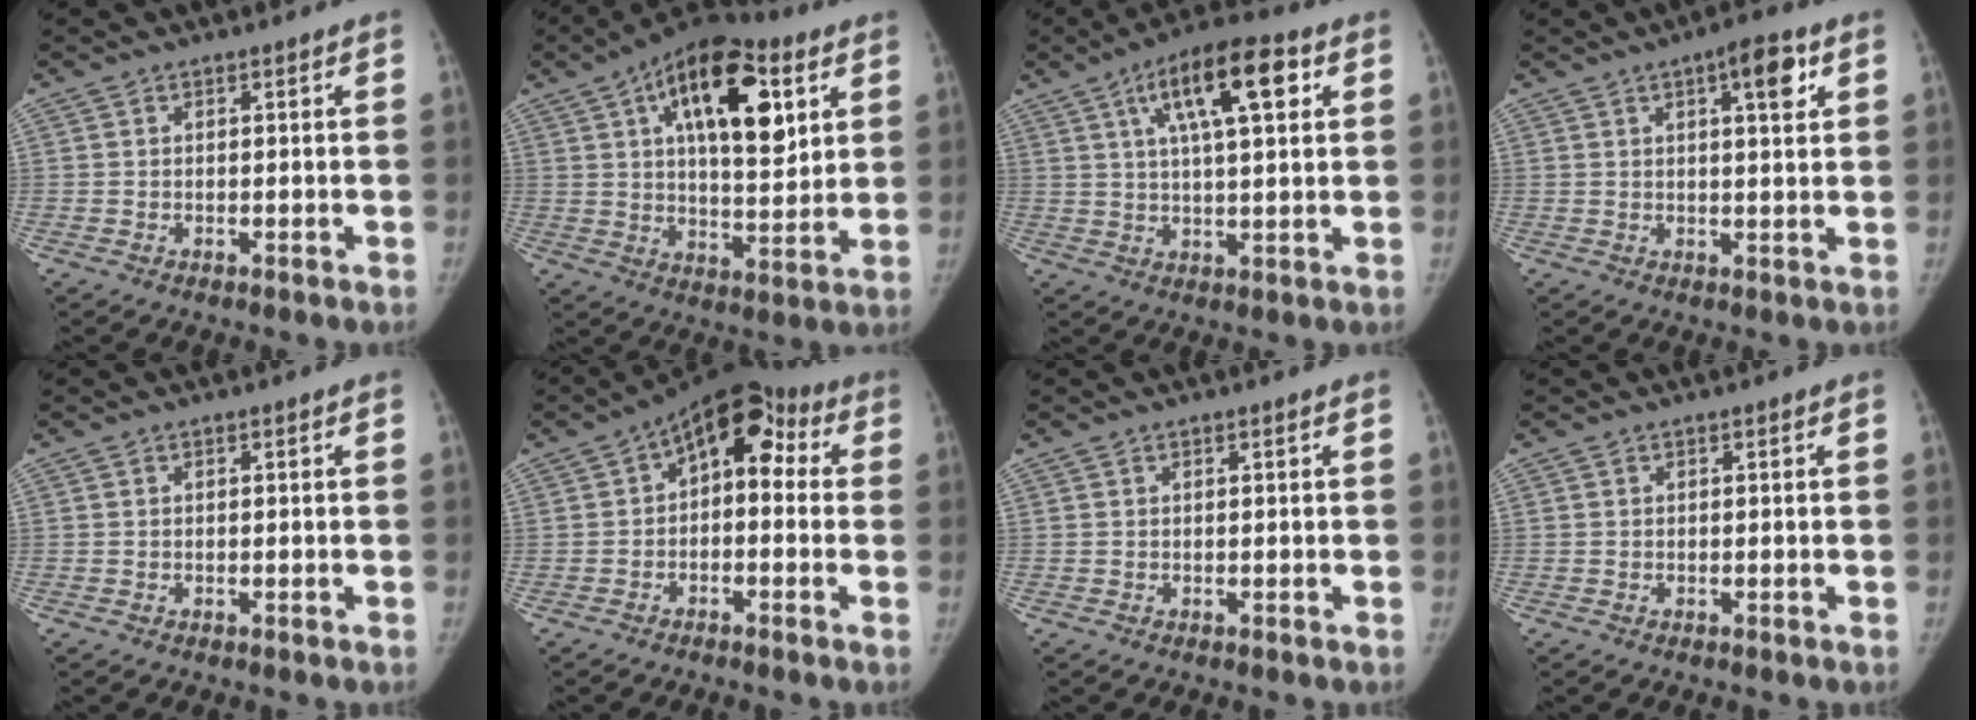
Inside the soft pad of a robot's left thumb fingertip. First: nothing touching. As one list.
[{"total": 21.4, "force": [8.1, 10.1, 17.1], "torque": [-0.231, -0.015, 0.120]}, {"total": 14.0, "force": [5.4, 4.4, 12.1], "torque": [-0.186, 0.004, 0.084]}, {"total": 6.7, "force": [2.8, 1.9, 5.8], "torque": [-0.071, -0.007, 0.036]}, {"total": 0.0}, {"total": 10.9, "force": [1.4, 6.7, 8.6], "torque": [-0.082, 0.046, 0.003]}, {"total": 0.0}, {"total": 0.0}]